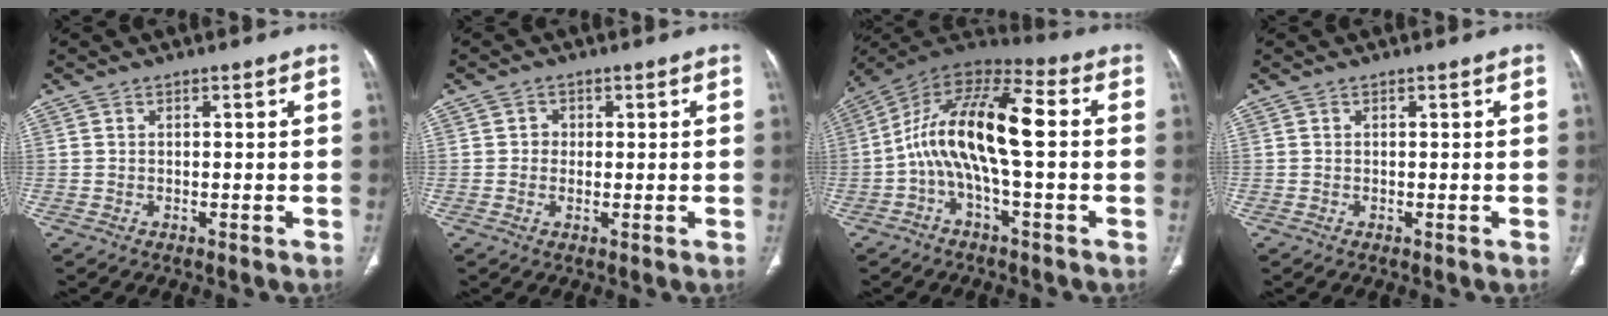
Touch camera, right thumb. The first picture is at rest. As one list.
[{"total": 1.8, "force": [0.2, 1.7, 0.7], "torque": [0.001, 0.004, 0.002]}, {"total": 15.4, "force": [-0.8, 5.2, 14.4], "torque": [-0.266, 0.051, -0.023]}, {"total": 0.0}]